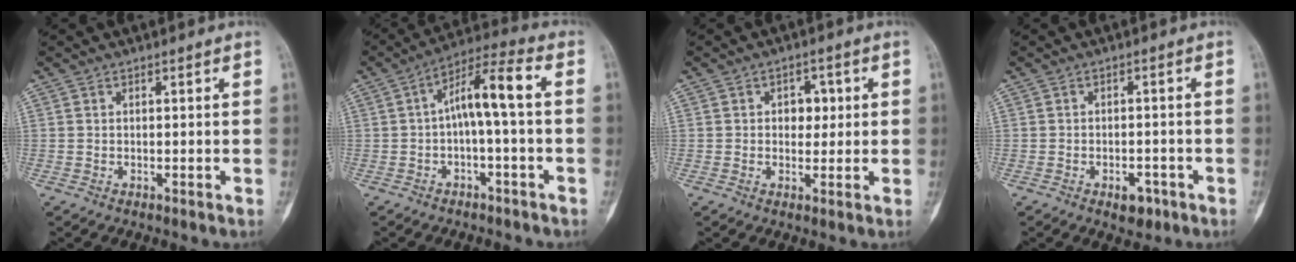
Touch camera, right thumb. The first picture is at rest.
{"total": 8.6, "force": [-0.4, 1.6, 8.5], "torque": [-0.153, 0.051, -0.011]}
{"total": 3.9, "force": [0.7, 2.9, 2.5], "torque": [-0.006, 0.002, 0.006]}
{"total": 3.7, "force": [-2.0, 2.1, 2.3], "torque": [-0.020, 0.011, -0.023]}